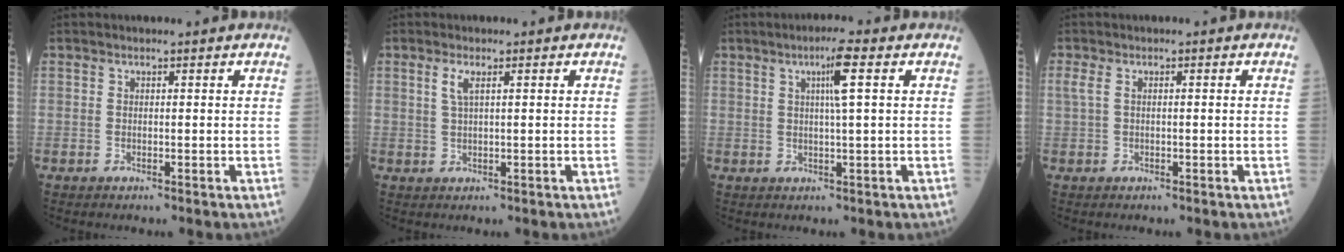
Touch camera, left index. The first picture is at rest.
{"total": 2.0, "force": [0.8, 0.2, 1.9], "torque": [-0.045, 0.000, 0.017]}
{"total": 4.3, "force": [1.4, -0.7, 4.1], "torque": [-0.070, -0.002, 0.021]}
{"total": 1.5, "force": [0.3, 0.5, 1.4], "torque": [-0.040, 0.011, 0.010]}